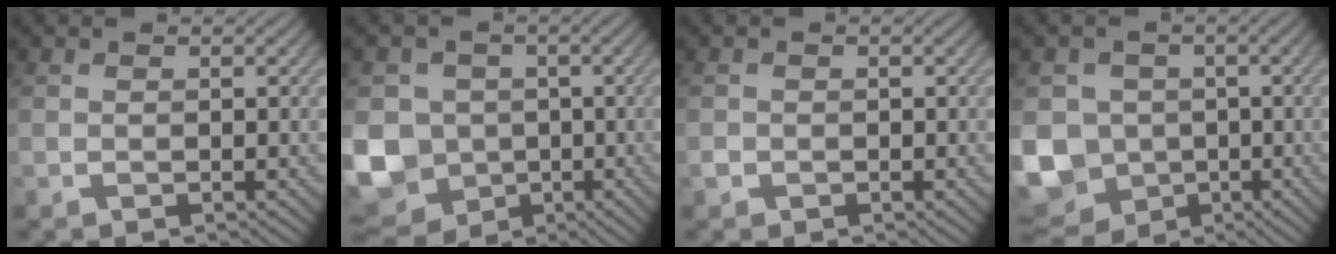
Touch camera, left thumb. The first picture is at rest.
{"total": 11.8, "force": [-2.0, 10.5, 4.9], "torque": [-0.145, -0.033, -0.060]}
{"total": 0.8, "force": [-0.4, 0.6, 0.2], "torque": [-0.004, -0.004, -0.009]}
{"total": 11.2, "force": [-2.4, 10.0, 4.6], "torque": [-0.137, -0.032, -0.065]}